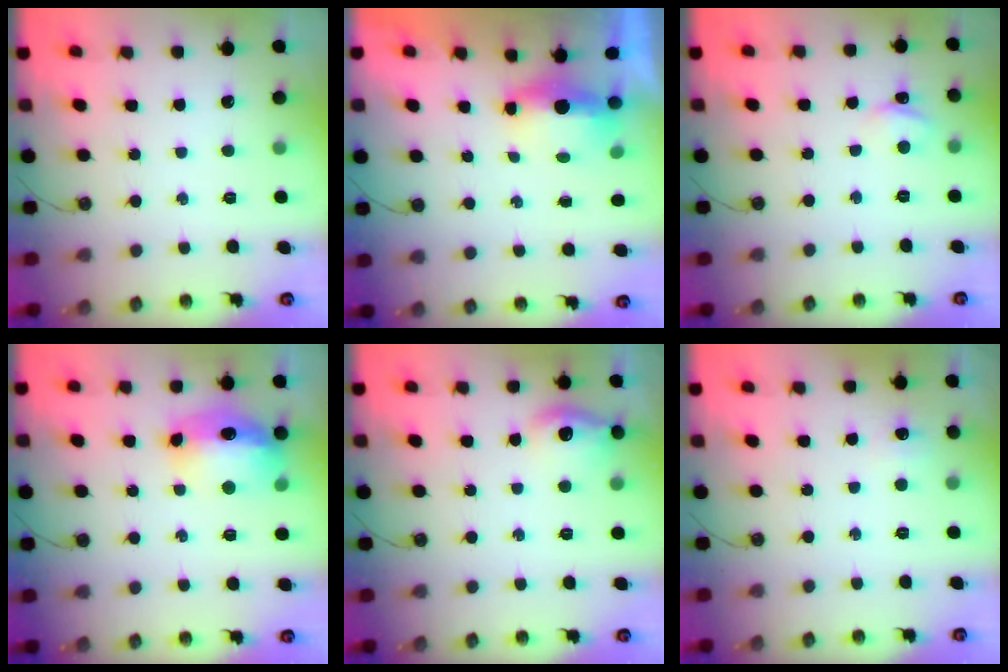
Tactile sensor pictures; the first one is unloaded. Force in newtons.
{"total": 5.0, "press": 4.8, "slide": 1.3}
{"total": 2.5, "press": 2.5, "slide": 0.4}
{"total": 14.6, "press": 14.5, "slide": 1.6}
{"total": 11.9, "press": 11.8, "slide": 1.0}
{"total": 5.2, "press": 5.2, "slide": 0.6}